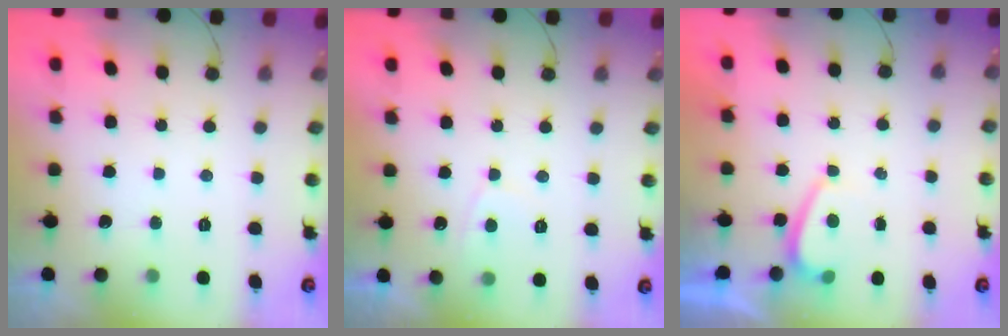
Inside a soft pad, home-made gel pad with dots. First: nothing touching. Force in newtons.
{"total": 2.0, "press": 1.9, "slide": 0.6}
{"total": 0.6, "press": 0.3, "slide": 0.5}